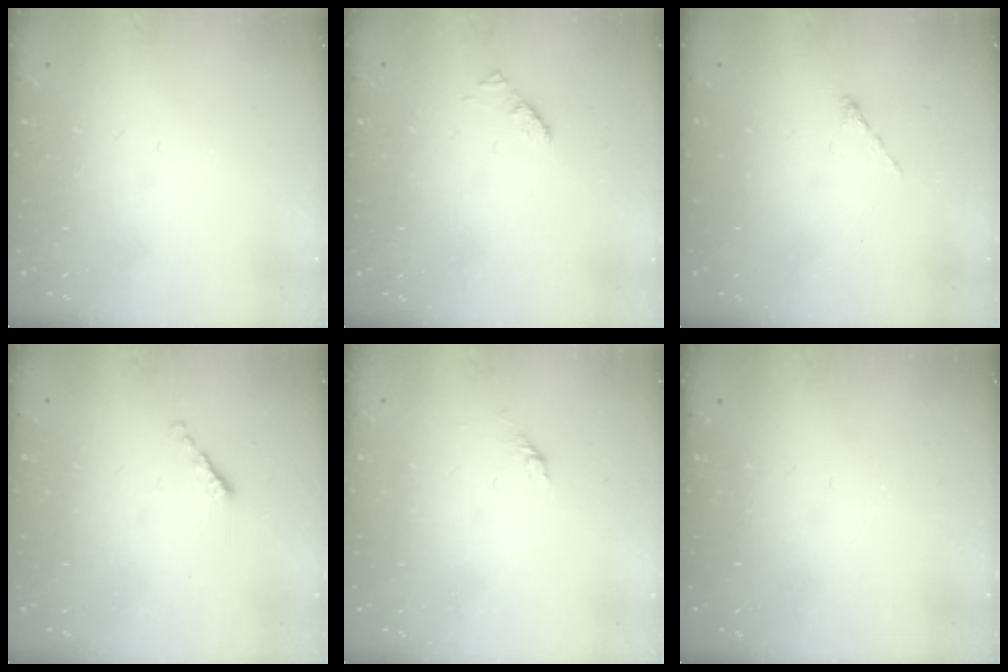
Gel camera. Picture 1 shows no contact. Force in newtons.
{"total": 1.9, "press": 1.9, "slide": 0.3}
{"total": 0.0}
{"total": 0.0}
{"total": 1.5, "press": 1.4, "slide": 0.5}
{"total": 0.0}